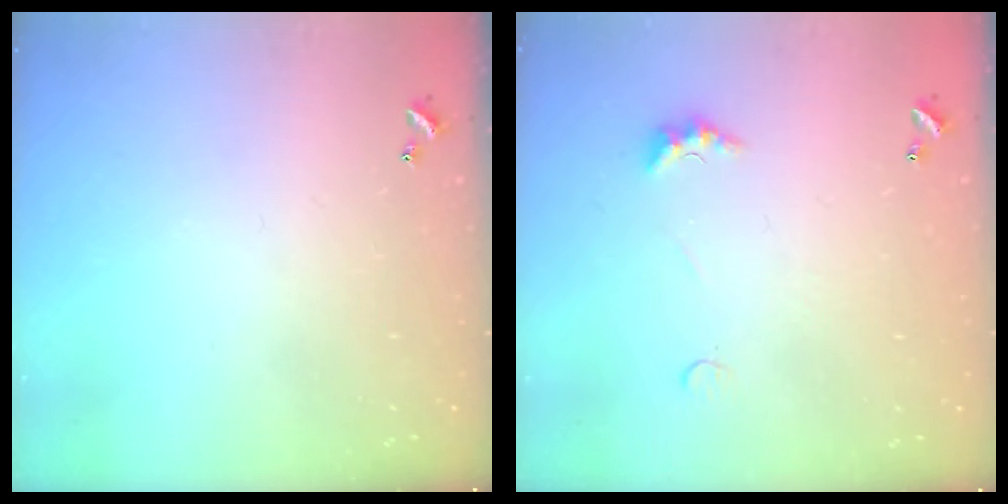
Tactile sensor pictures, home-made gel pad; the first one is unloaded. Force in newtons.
{"total": 2.2, "press": 2.1, "slide": 0.7}